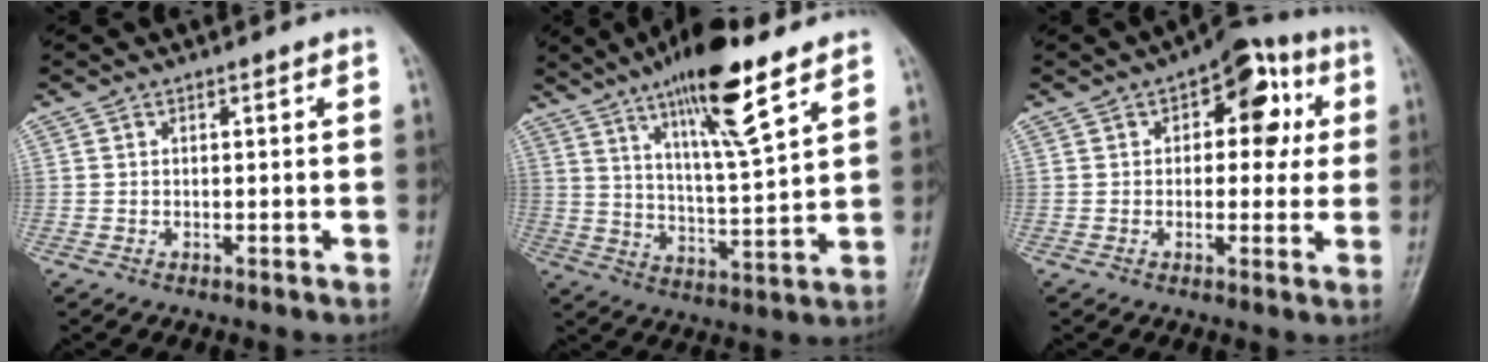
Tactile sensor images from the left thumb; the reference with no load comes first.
{"total": 16.5, "force": [10.7, 2.6, 12.2], "torque": [-0.200, -0.058, 0.189]}
{"total": 10.9, "force": [2.8, 6.3, 8.5], "torque": [-0.057, 0.015, 0.026]}